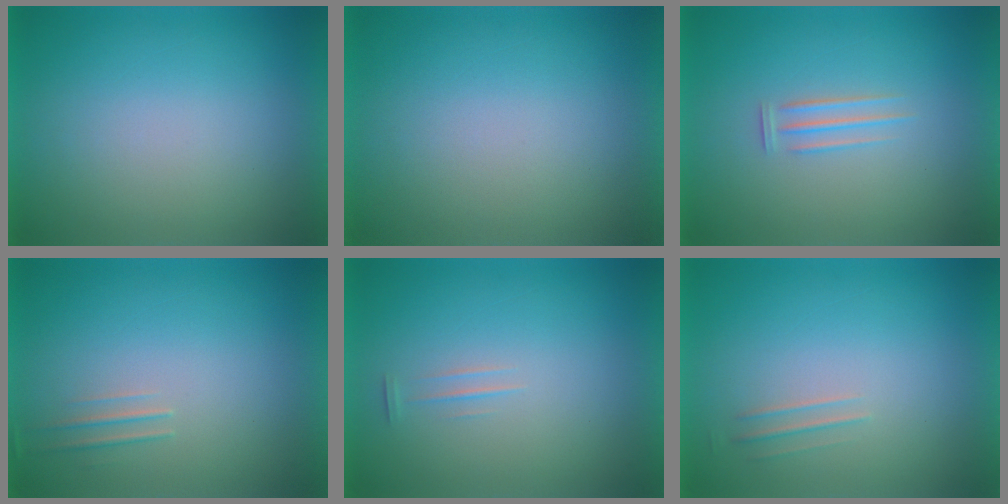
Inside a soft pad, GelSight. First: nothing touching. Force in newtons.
{"total": 0.0}
{"total": 1.6}
{"total": 1.1}
{"total": 1.2}
{"total": 1.5}